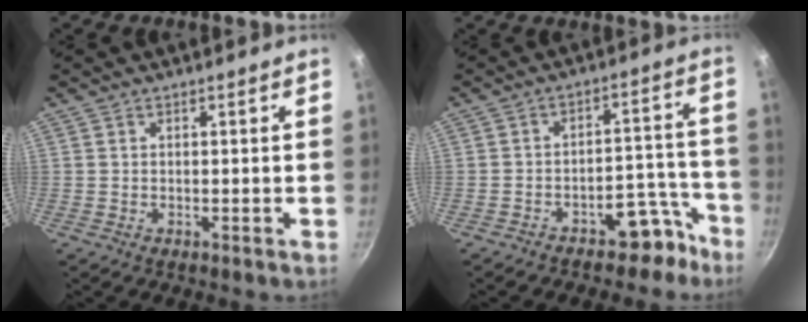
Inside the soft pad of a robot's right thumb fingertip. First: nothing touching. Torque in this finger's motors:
{"motor_torque": [1.04, 0.35, 0.30, -0.54, -0.03]}